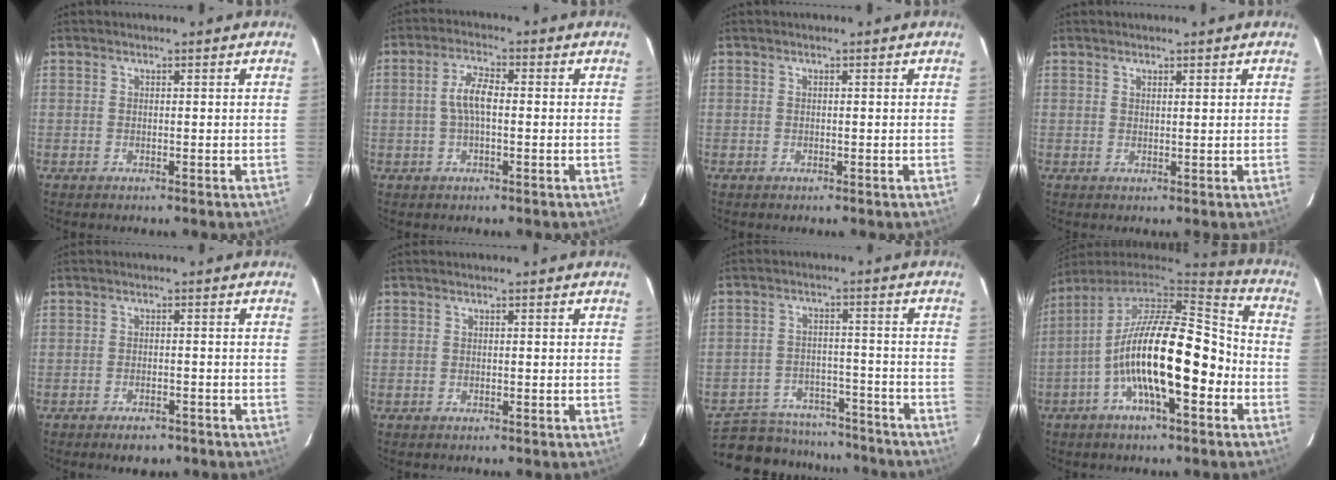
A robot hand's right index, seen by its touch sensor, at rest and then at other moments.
{"total": 4.9, "force": [-0.2, 1.7, 4.6], "torque": [-0.094, 0.010, -0.004]}
{"total": 0.0}
{"total": 1.1, "force": [0.9, 0.2, 0.5], "torque": [-0.010, -0.001, 0.014]}
{"total": 4.2, "force": [-3.1, 1.9, 2.0], "torque": [-0.036, 0.001, -0.042]}
{"total": 0.0}
{"total": 17.6, "force": [-15.0, 7.6, 5.3], "torque": [-0.130, 0.023, -0.197]}
{"total": 19.0, "force": [-5.7, 5.9, 17.1], "torque": [-0.296, -0.005, -0.110]}